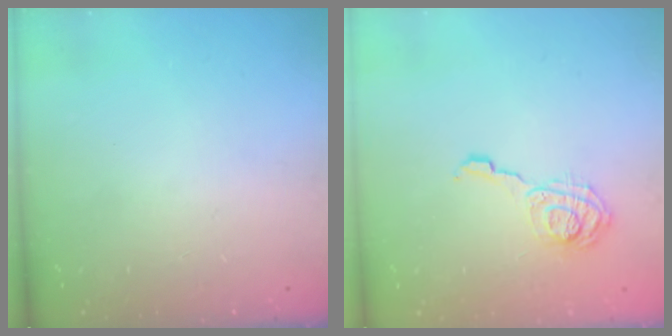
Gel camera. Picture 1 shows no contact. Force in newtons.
{"total": 10.2, "press": 10.2, "slide": 0.2}